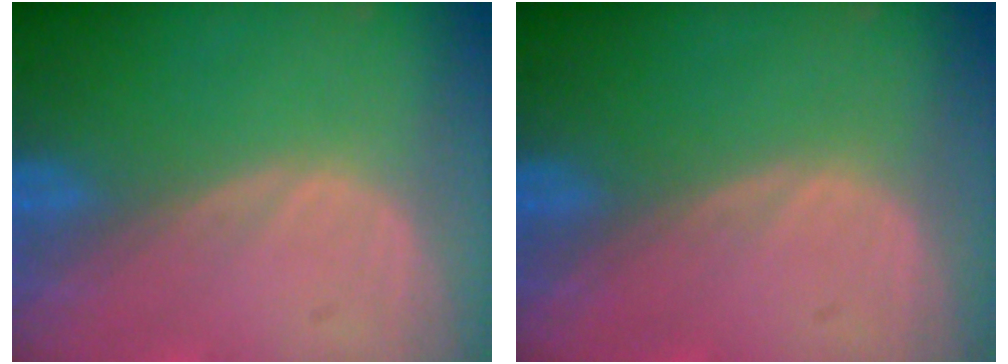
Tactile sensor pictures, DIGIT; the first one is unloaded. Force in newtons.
{"total": 0.0}